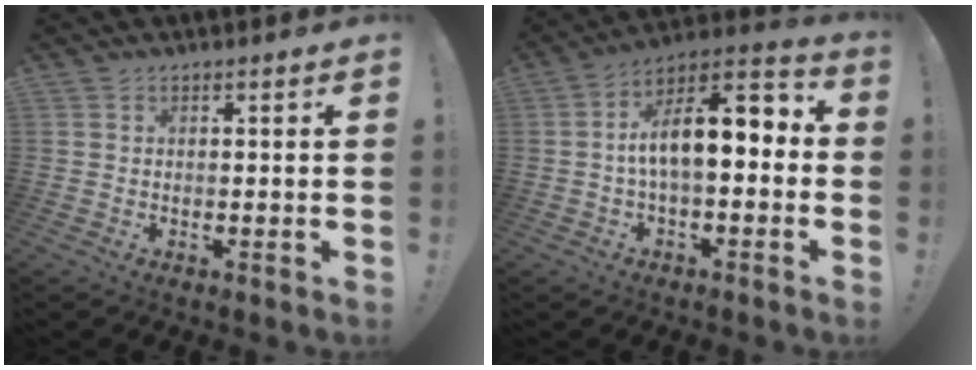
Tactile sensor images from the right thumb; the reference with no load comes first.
{"total": 12.9, "force": [1.0, 5.6, 11.5], "torque": [-0.189, 0.000, 0.017]}